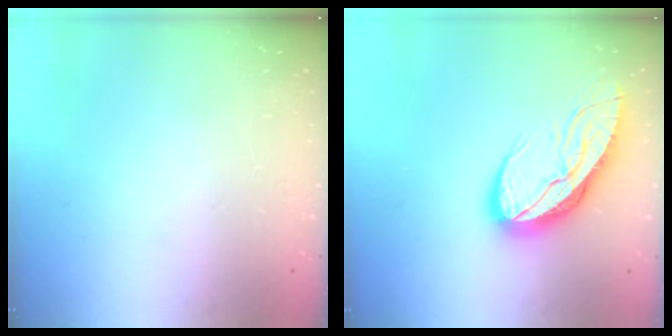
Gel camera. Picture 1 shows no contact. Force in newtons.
{"total": 11.7, "press": 11.6, "slide": 1.2}